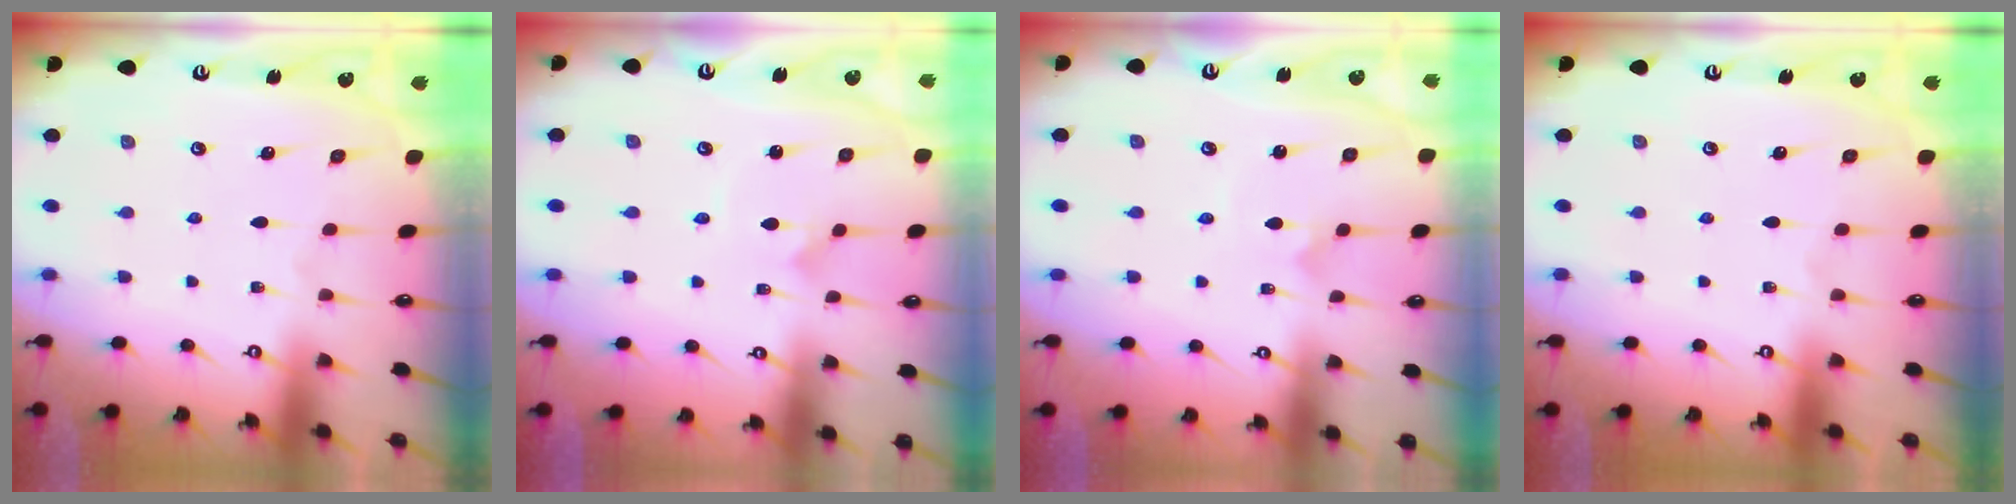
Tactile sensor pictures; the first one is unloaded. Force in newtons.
{"total": 2.5, "press": 2.5, "slide": 0.1}
{"total": 1.8, "press": 1.8, "slide": 0.1}
{"total": 0.0}